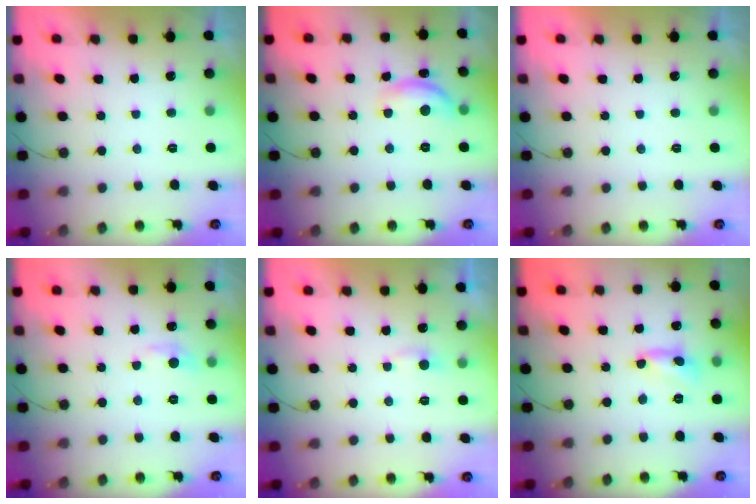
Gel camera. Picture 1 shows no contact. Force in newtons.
{"total": 10.5, "press": 10.5, "slide": 0.6}
{"total": 0.0}
{"total": 7.2, "press": 7.2, "slide": 1.0}
{"total": 3.0, "press": 3.0, "slide": 0.3}
{"total": 3.2, "press": 3.2, "slide": 0.2}